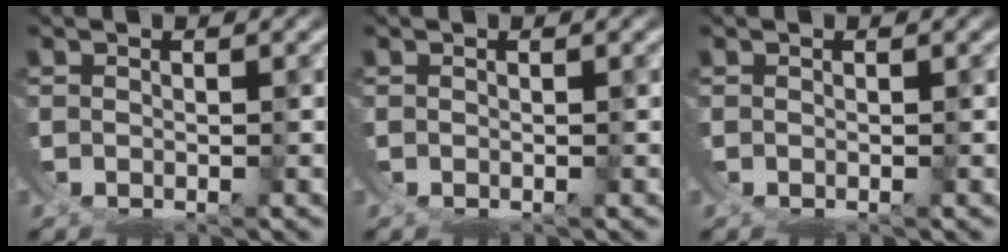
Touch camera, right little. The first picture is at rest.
{"total": 0.0}
{"total": 0.0}